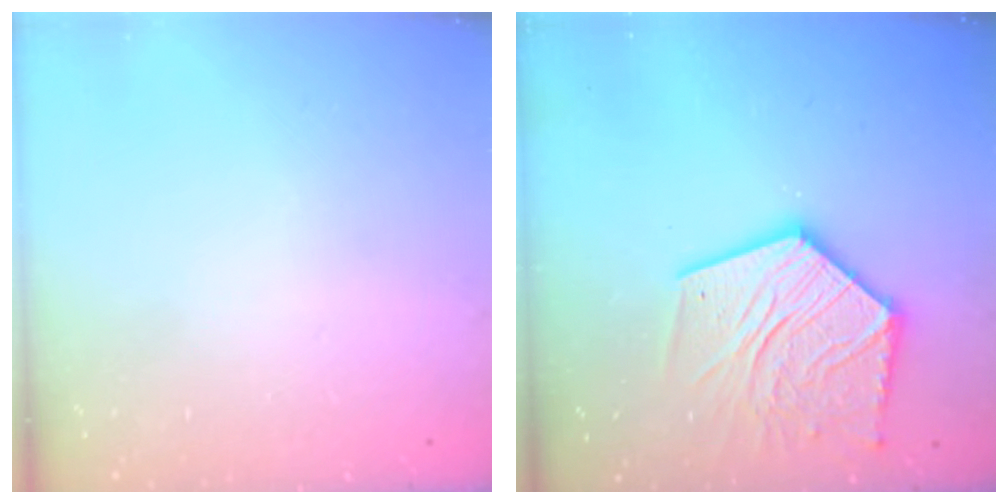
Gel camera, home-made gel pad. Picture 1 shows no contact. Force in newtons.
{"total": 18.9, "press": 18.8, "slide": 1.9}